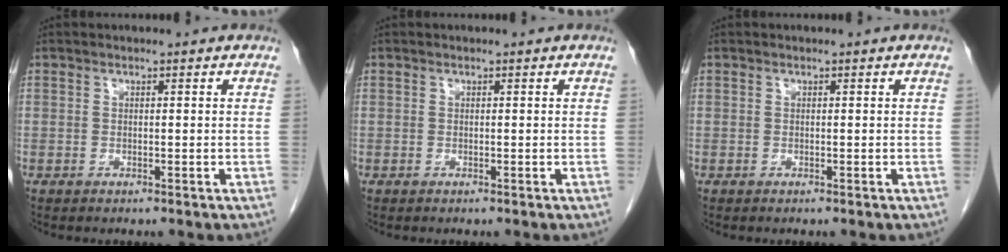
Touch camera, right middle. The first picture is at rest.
{"total": 0.0}
{"total": 0.0}